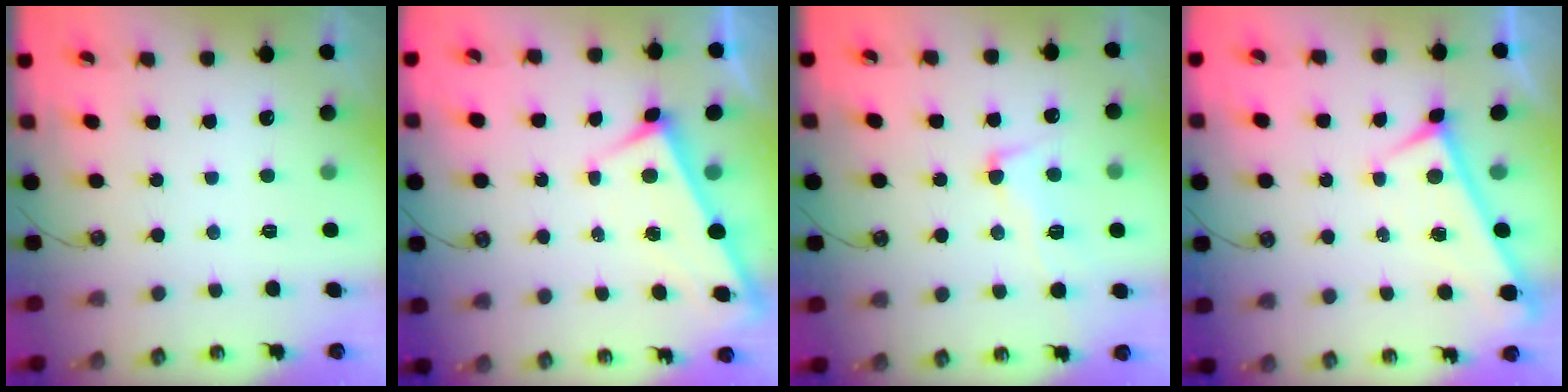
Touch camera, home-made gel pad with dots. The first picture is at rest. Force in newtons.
{"total": 2.6, "press": 2.6, "slide": 0.2}
{"total": 3.6, "press": 3.4, "slide": 1.2}
{"total": 0.0}